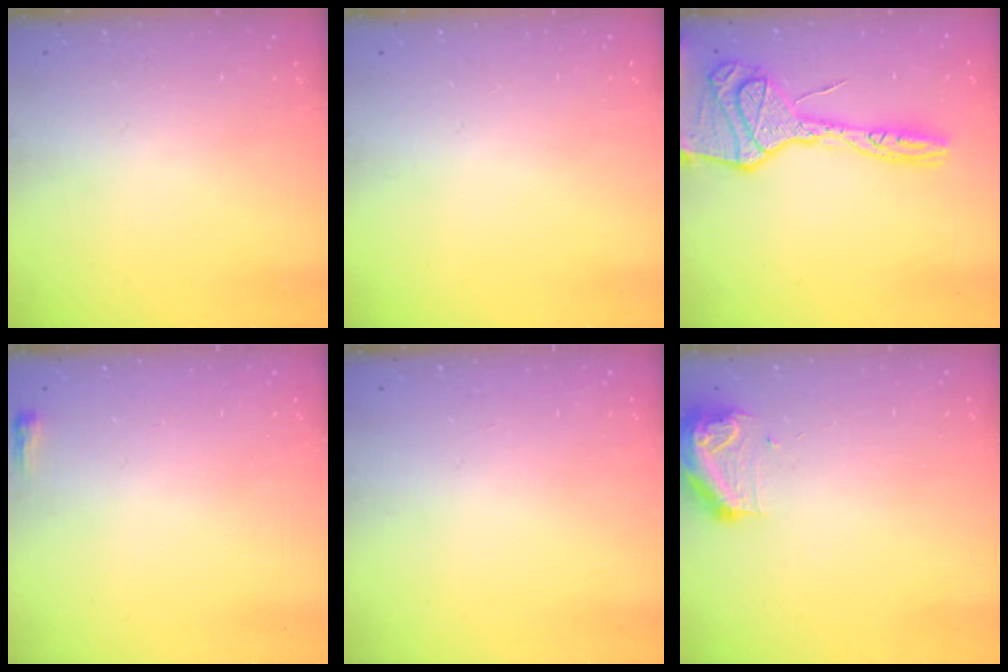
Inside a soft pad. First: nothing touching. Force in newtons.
{"total": 0.0}
{"total": 22.2, "press": 22.1, "slide": 2.0}
{"total": 2.3, "press": 2.2, "slide": 0.7}
{"total": 0.0}
{"total": 9.8, "press": 9.8, "slide": 0.5}